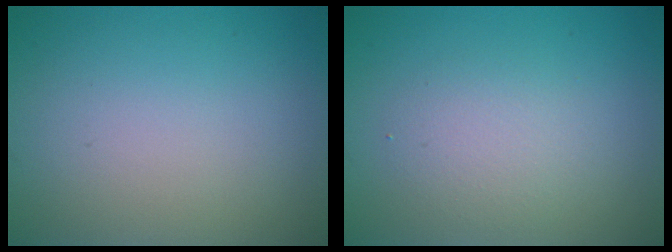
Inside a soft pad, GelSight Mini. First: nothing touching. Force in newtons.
{"total": 2.4, "press": 2.4, "slide": 0.2}